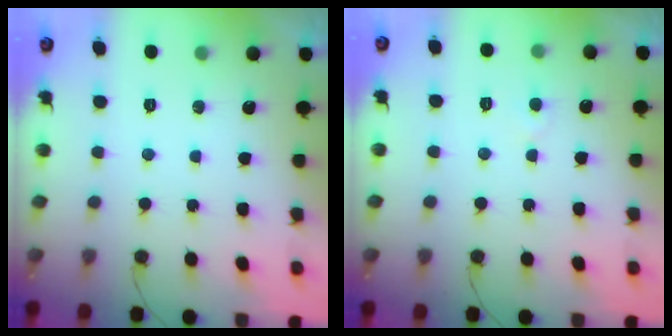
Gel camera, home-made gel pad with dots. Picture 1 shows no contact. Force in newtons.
{"total": 3.3, "press": 3.3, "slide": 0.5}